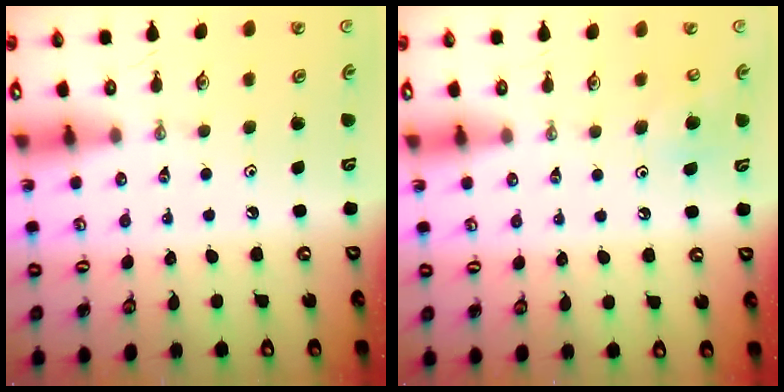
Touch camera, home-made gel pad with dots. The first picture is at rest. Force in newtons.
{"total": 8.2, "press": 8.1, "slide": 1.1}